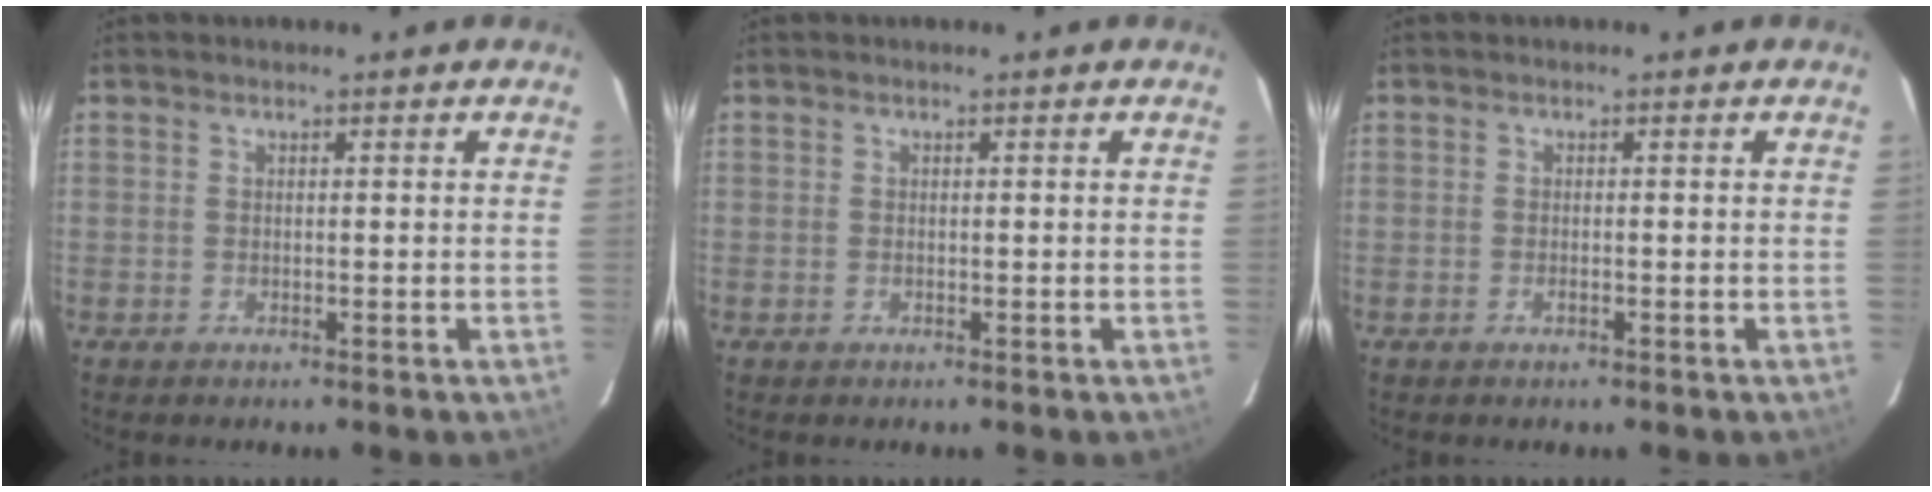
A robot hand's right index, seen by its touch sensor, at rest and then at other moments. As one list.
[{"total": 0.0}, {"total": 0.7, "force": [-0.4, 0.0, 0.6], "torque": [-0.011, 0.002, -0.008]}]